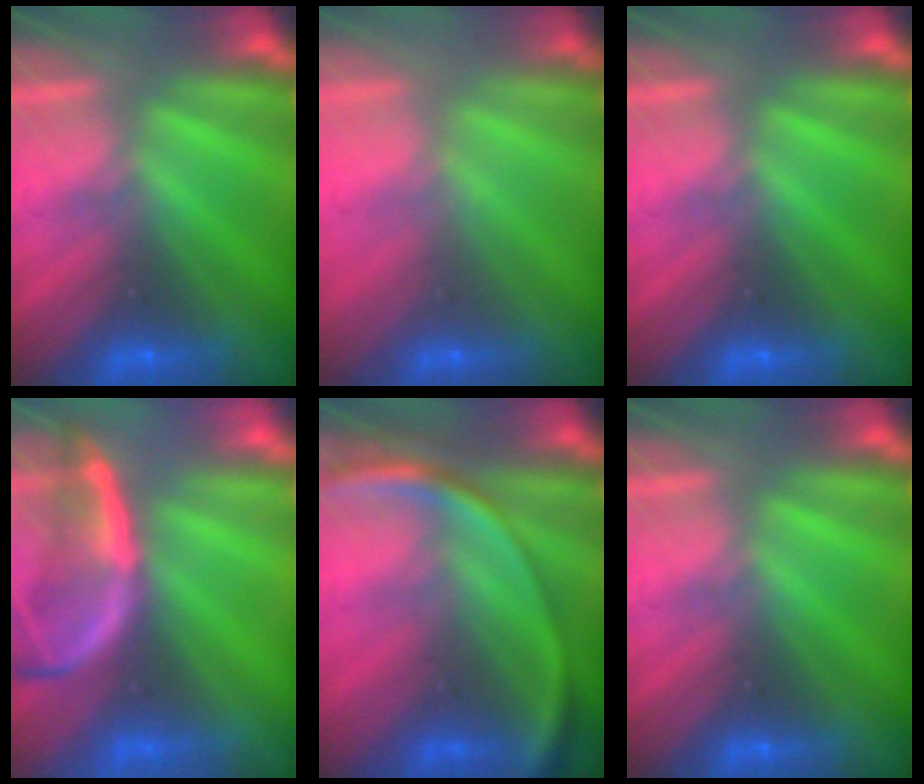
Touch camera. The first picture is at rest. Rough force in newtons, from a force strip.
{"total": 2.1}
{"total": 0.0}
{"total": 2.1}
{"total": 2.7}
{"total": 0.0}